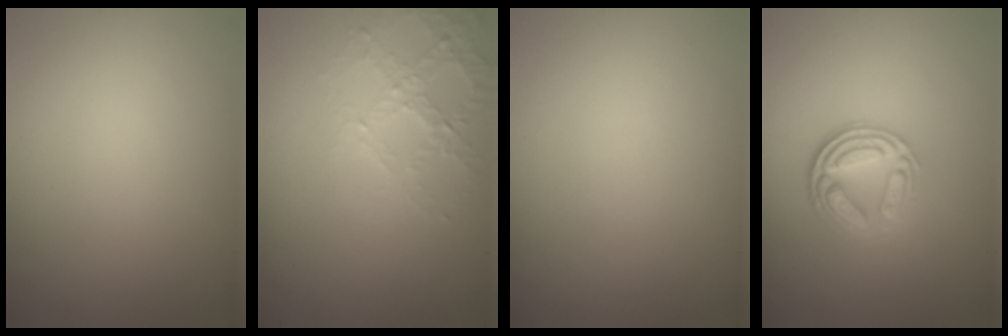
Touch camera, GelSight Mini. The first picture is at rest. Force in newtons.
{"total": 2.6, "press": 2.5, "slide": 0.8}
{"total": 0.0}
{"total": 4.5, "press": 3.3, "slide": 3.0}